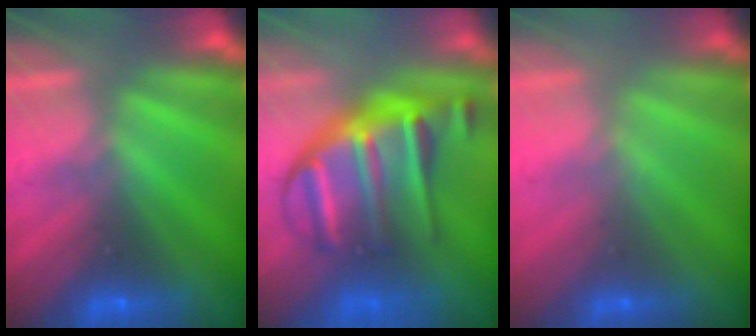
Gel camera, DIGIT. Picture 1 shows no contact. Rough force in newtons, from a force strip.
{"total": 6.1}
{"total": 2.1}